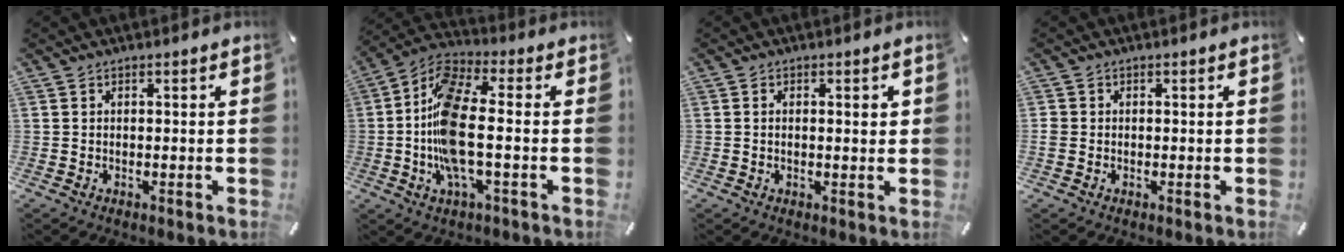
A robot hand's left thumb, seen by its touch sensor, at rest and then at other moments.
{"total": 14.0, "force": [-1.8, 5.3, 12.9], "torque": [-0.282, -0.012, -0.038]}
{"total": 2.0, "force": [0.3, 0.8, 1.8], "torque": [-0.027, 0.001, 0.001]}
{"total": 1.3, "force": [-0.3, 1.2, 0.5], "torque": [-0.008, 0.005, -0.007]}